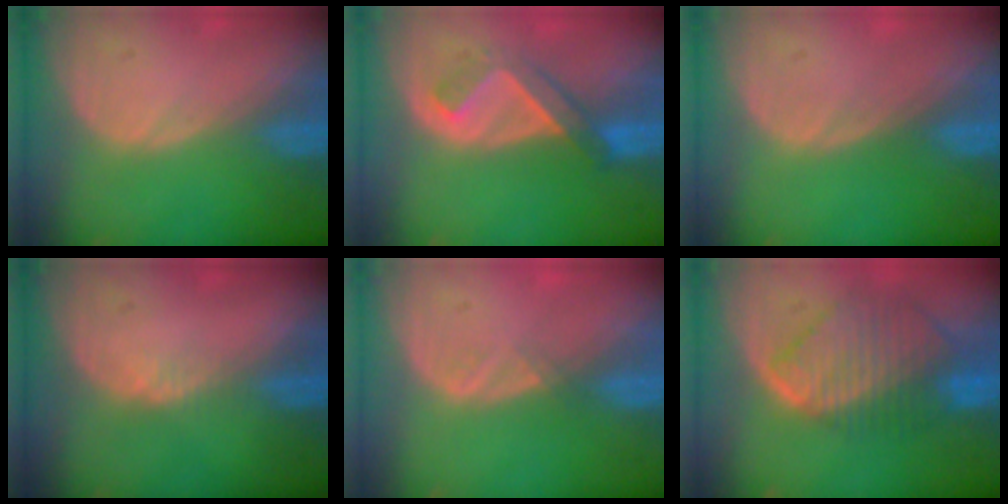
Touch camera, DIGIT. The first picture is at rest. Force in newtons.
{"total": 5.2, "press": 4.7, "slide": 2.3}
{"total": 0.0}
{"total": 1.2, "press": 0.9, "slide": 0.8}
{"total": 1.0, "press": 0.9, "slide": 0.5}
{"total": 9.7, "press": 8.5, "slide": 4.7}